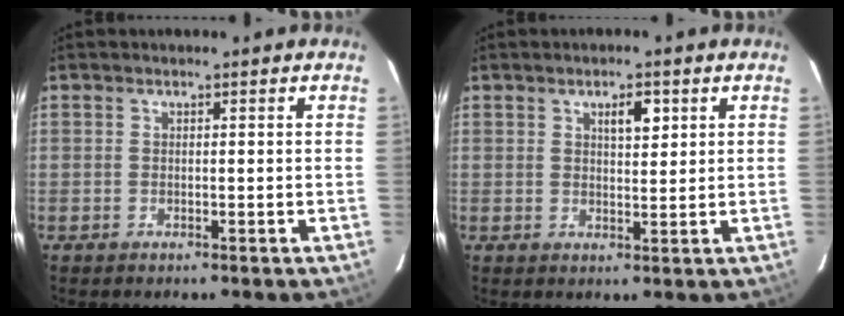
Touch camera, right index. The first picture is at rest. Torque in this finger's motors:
{"motor_torque": [0.36, 0.19, 0.07, 0.05]}